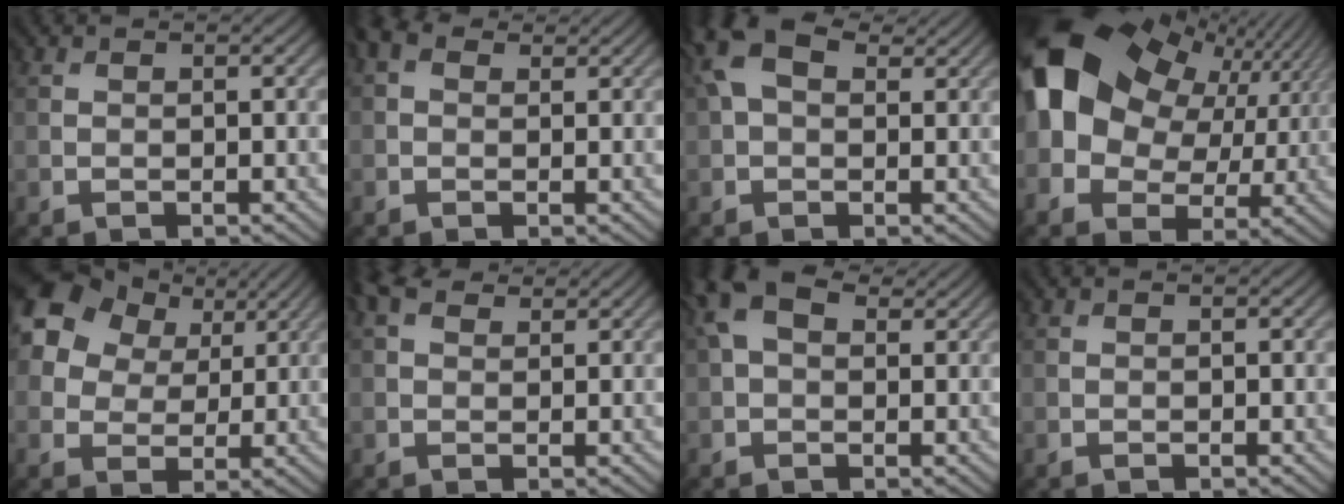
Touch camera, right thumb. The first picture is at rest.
{"total": 2.2, "force": [0.8, 1.5, 1.3], "torque": [-0.027, 0.005, 0.005]}
{"total": 7.1, "force": [2.8, 4.1, 5.0], "torque": [-0.115, 0.018, 0.043]}
{"total": 19.3, "force": [5.1, 13.7, 12.6], "torque": [-0.269, 0.014, 0.096]}
{"total": 15.1, "force": [7.5, 10.7, 7.5], "torque": [-0.211, 0.060, 0.145]}
{"total": 3.6, "force": [2.3, 1.9, 2.0], "torque": [-0.047, 0.013, 0.039]}
{"total": 6.3, "force": [2.4, 3.8, 4.5], "torque": [-0.098, 0.016, 0.035]}
{"total": 0.0}